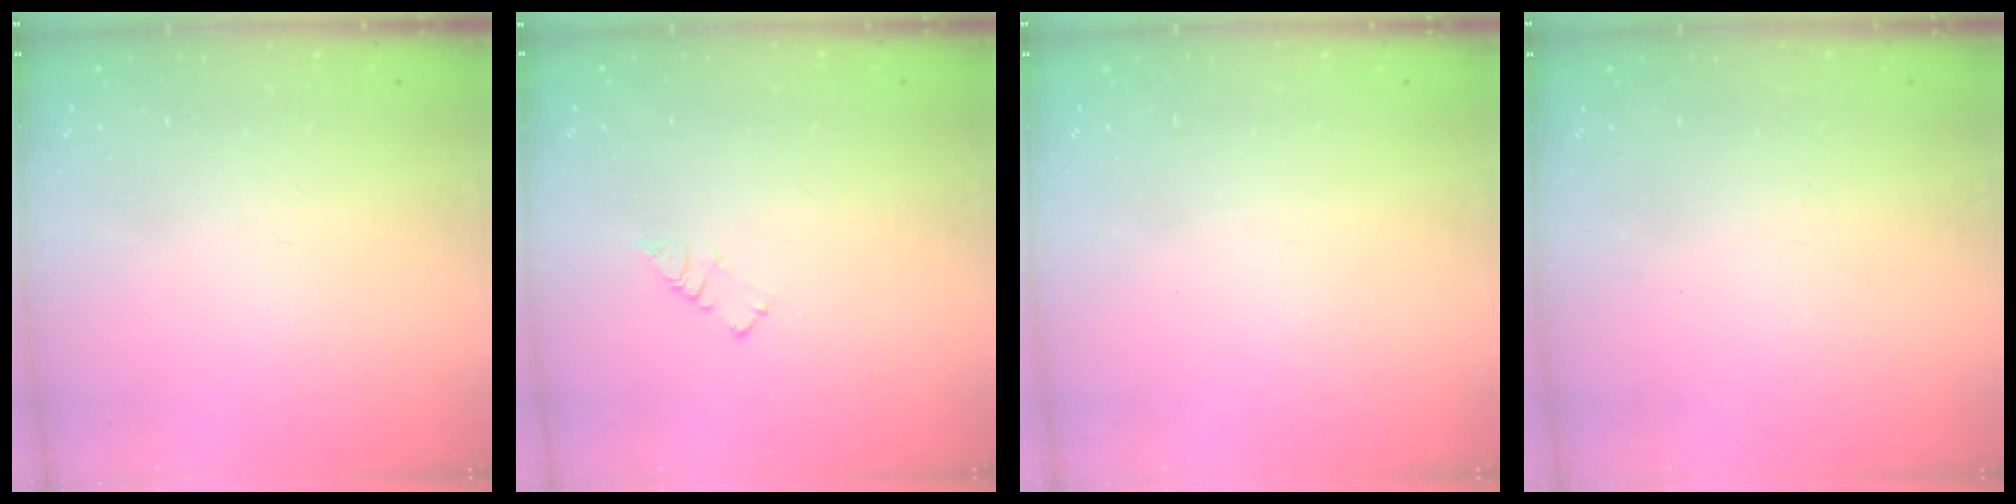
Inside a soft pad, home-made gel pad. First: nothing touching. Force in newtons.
{"total": 2.9, "press": 2.9, "slide": 0.4}
{"total": 0.0}
{"total": 2.8, "press": 2.8, "slide": 0.4}